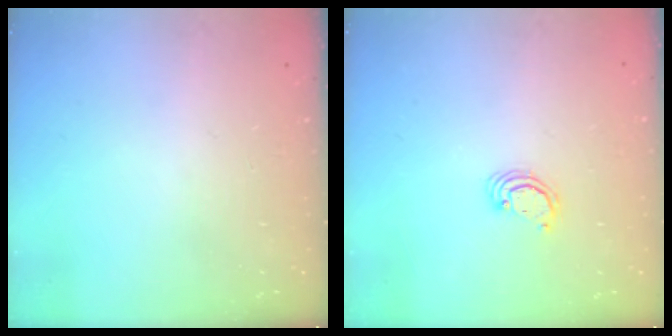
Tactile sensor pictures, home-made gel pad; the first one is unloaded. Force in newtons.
{"total": 2.3, "press": 2.3, "slide": 0.2}